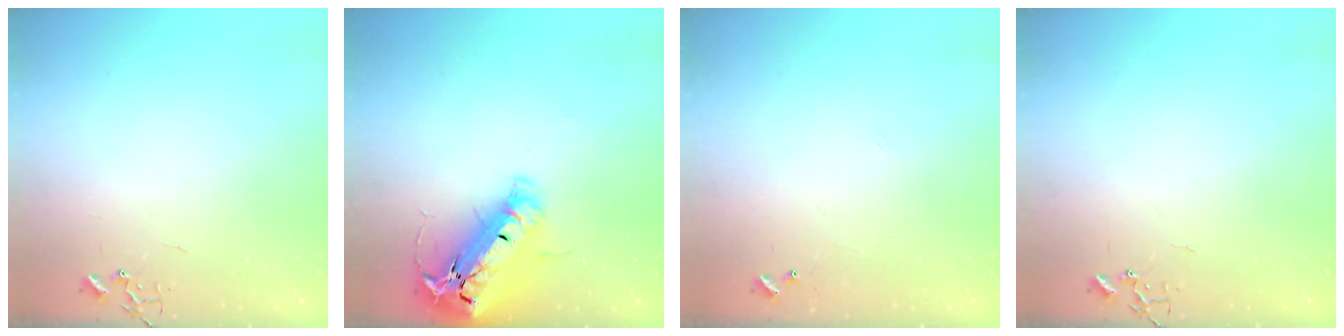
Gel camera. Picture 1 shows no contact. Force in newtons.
{"total": 25.0, "press": 24.5, "slide": 4.9}
{"total": 4.5, "press": 4.4, "slide": 0.4}
{"total": 0.0}